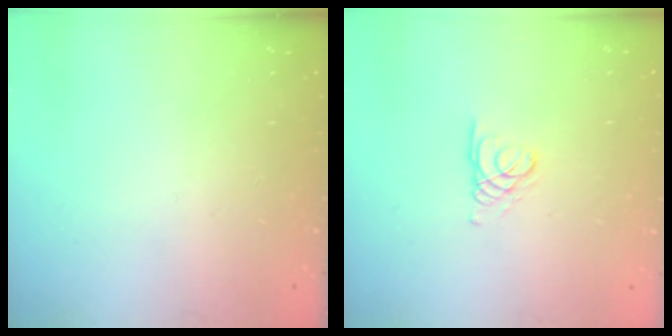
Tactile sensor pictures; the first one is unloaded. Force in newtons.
{"total": 1.7, "press": 1.7, "slide": 0.2}